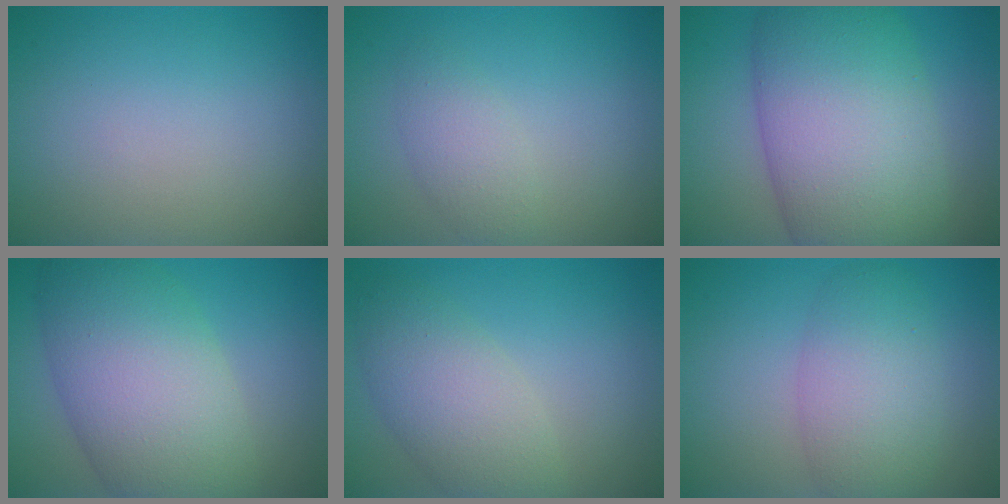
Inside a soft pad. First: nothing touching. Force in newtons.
{"total": 2.2, "press": 2.2, "slide": 0.1}
{"total": 13.7, "press": 13.7, "slide": 0.3}
{"total": 10.4, "press": 10.4, "slide": 0.2}
{"total": 4.9, "press": 4.9, "slide": 0.2}
{"total": 5.3, "press": 5.3, "slide": 0.2}